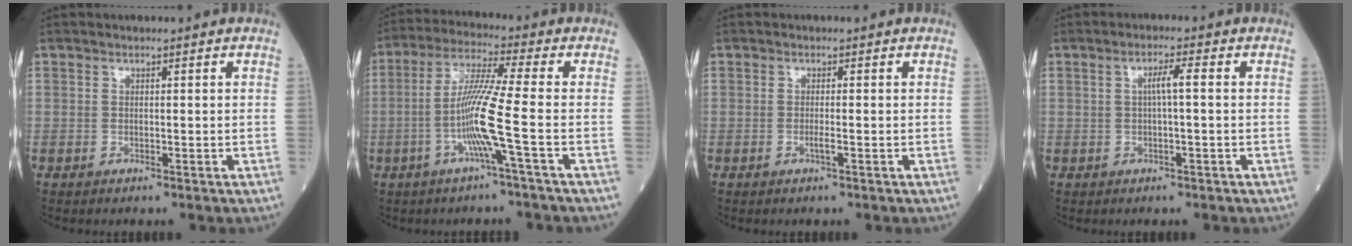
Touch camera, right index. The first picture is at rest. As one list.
[{"total": 9.0, "force": [-2.7, -1.6, 8.4], "torque": [-0.171, -0.001, -0.053]}, {"total": 0.9, "force": [-0.5, -0.1, 0.8], "torque": [-0.018, 0.000, -0.007]}, {"total": 2.7, "force": [0.2, 0.0, 2.7], "torque": [-0.048, 0.006, 0.003]}]